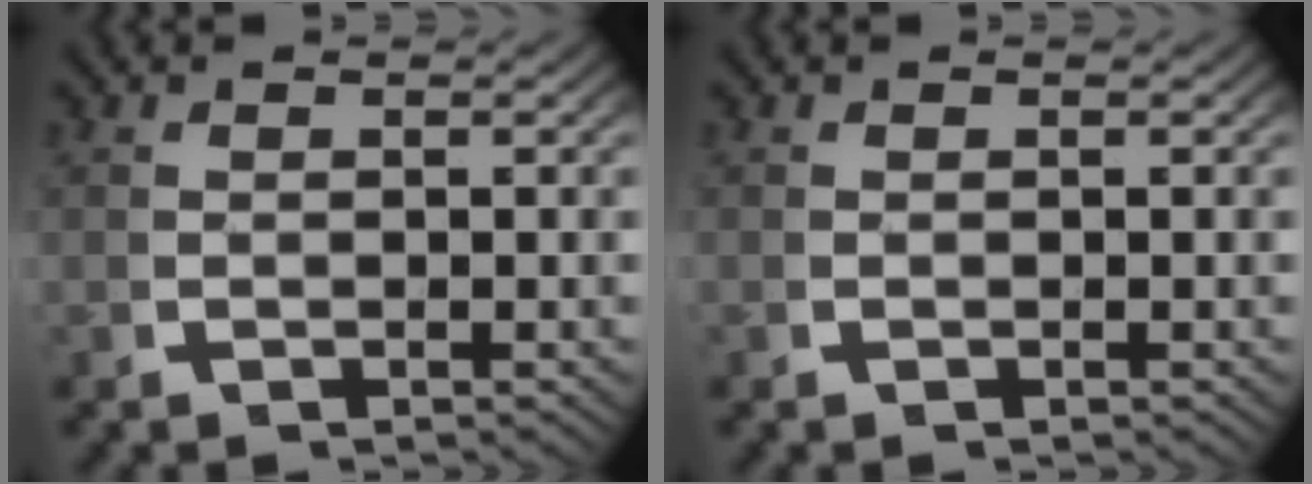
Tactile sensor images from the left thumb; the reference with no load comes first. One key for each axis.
{"total": 0.0}